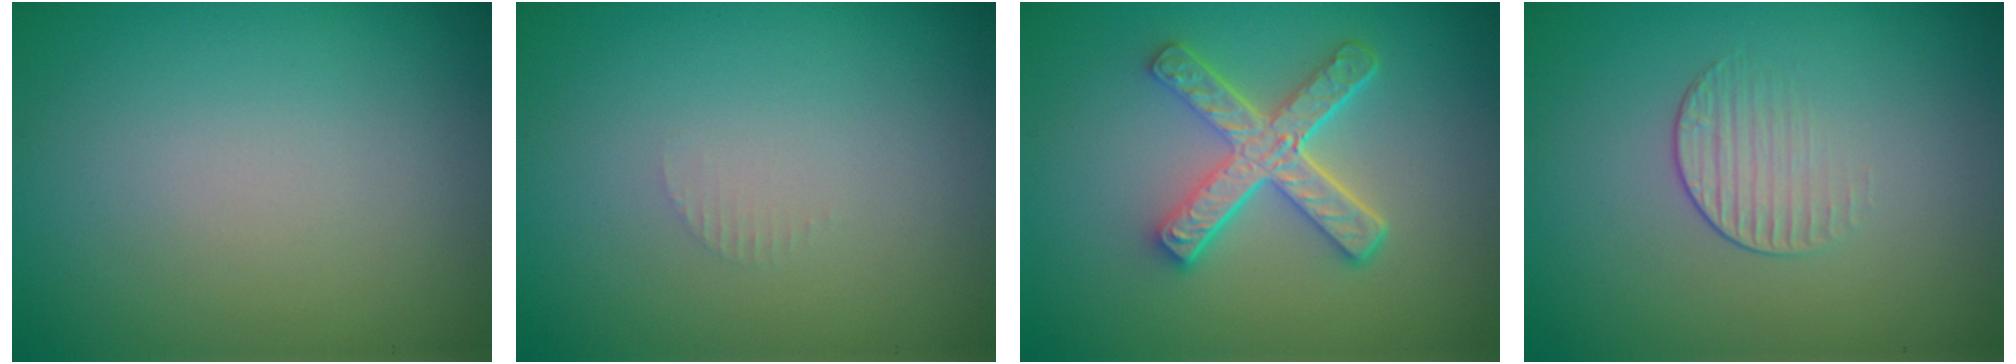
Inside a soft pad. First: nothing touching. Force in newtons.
{"total": 0.7, "press": 0.6, "slide": 0.1}
{"total": 5.0, "press": 3.7, "slide": 3.3}
{"total": 1.5, "press": 0.7, "slide": 1.3}